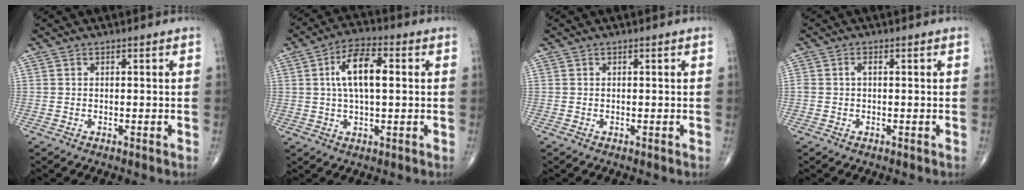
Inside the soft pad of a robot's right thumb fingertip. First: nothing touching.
{"total": 9.7, "force": [1.5, 4.2, 8.6], "torque": [-0.152, 0.015, 0.021]}
{"total": 0.0}
{"total": 1.1, "force": [0.1, 0.6, 0.9], "torque": [-0.019, 0.001, 0.000]}